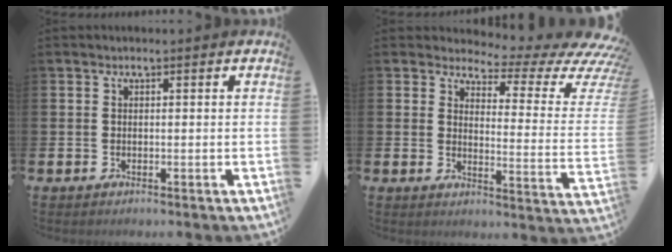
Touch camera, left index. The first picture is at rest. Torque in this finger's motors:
{"motor_torque": [0.72, -0.99, 0.03, -0.07]}